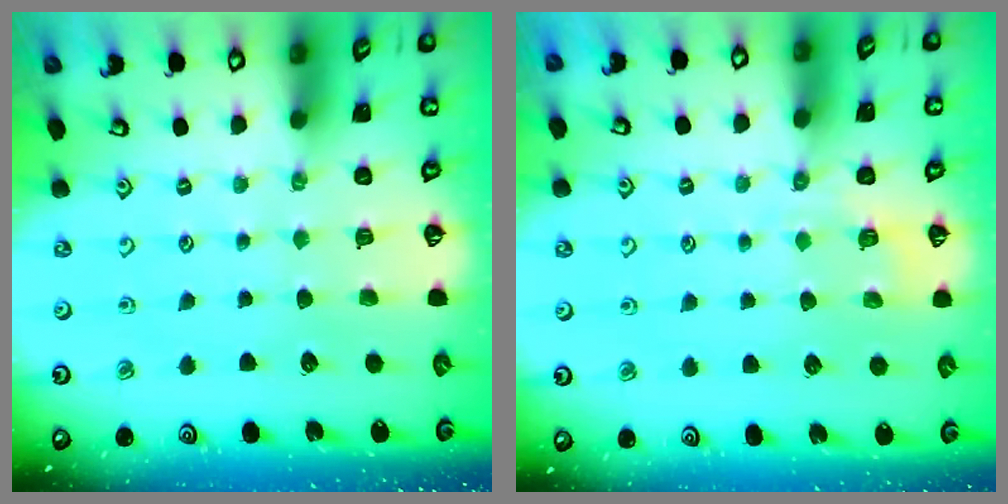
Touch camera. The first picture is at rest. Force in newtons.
{"total": 3.4, "press": 2.8, "slide": 1.9}